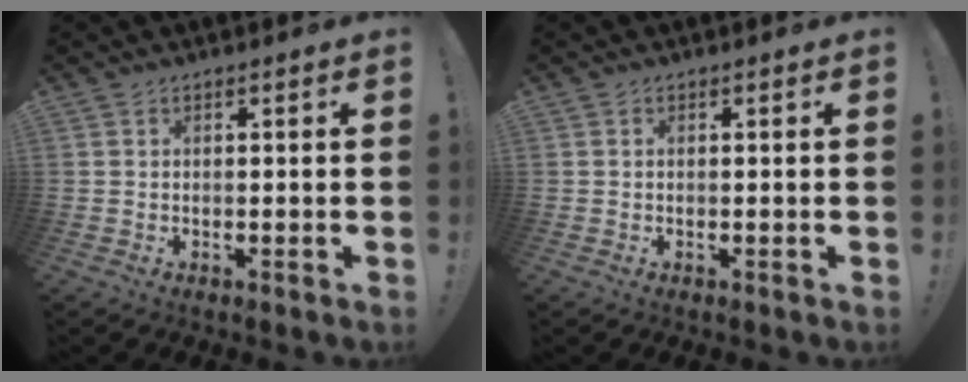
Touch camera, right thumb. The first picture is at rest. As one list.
[{"total": 0.0}]